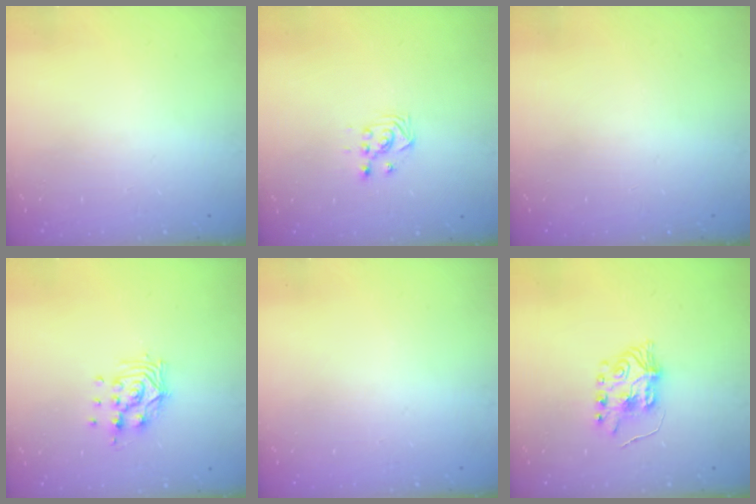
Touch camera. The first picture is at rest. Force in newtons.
{"total": 2.7, "press": 2.7, "slide": 0.3}
{"total": 0.0}
{"total": 10.7, "press": 10.7, "slide": 0.7}
{"total": 0.0}
{"total": 7.5, "press": 7.5, "slide": 0.8}